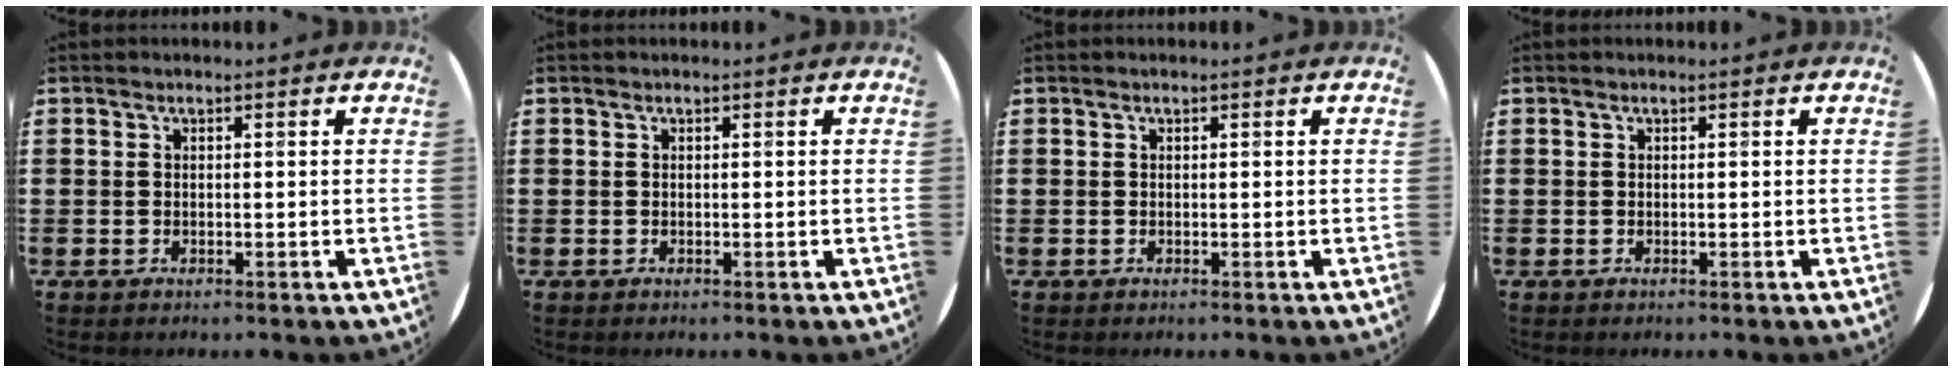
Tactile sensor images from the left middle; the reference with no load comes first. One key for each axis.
{"total": 0.0}
{"total": 0.0}
{"total": 0.0}